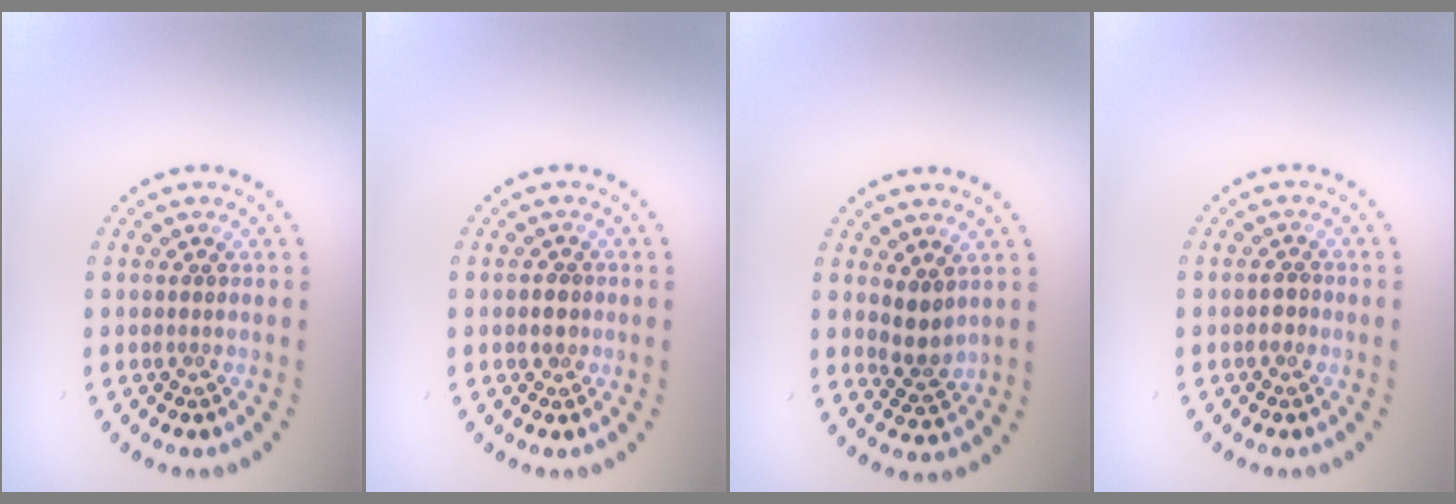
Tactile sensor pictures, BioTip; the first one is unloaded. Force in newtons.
{"total": 1.3, "press": 1.3, "slide": 0.3}
{"total": 2.3, "press": 2.0, "slide": 0.9}
{"total": 1.1, "press": 1.1, "slide": 0.4}